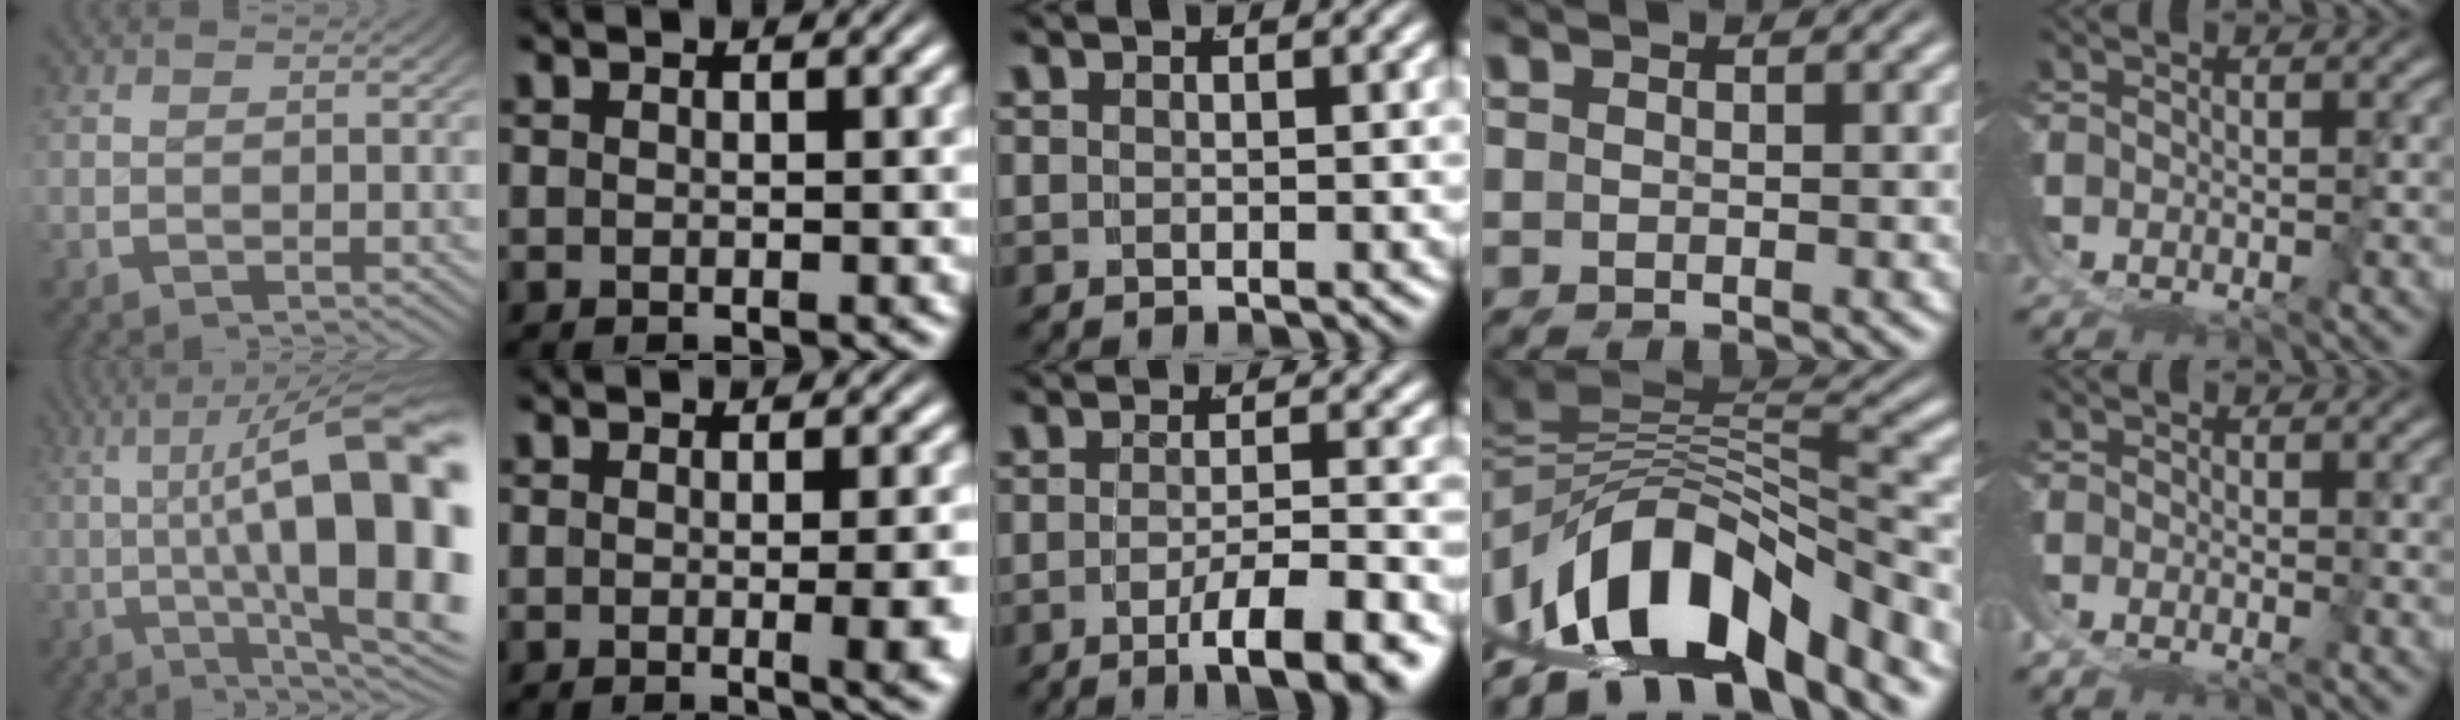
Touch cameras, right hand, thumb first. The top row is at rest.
{"thumb": {"total": 18.0, "force": [0.3, 8.5, 15.9], "torque": [-0.223, -0.040, 0.018]}, "index": {"total": 3.0, "force": [-0.5, 0.0, 3.0], "torque": [-0.030, 0.005, -0.013]}, "middle": {"total": 6.2, "force": [-4.1, 0.9, 4.6], "torque": [-0.061, -0.013, -0.060]}, "ring": {"total": 13.7, "force": [-2.5, 9.2, 9.8], "torque": [-0.174, -0.020, -0.030]}, "little": {"total": 2.3, "force": [-1.0, 1.7, 1.1], "torque": [-0.025, -0.004, -0.018]}}